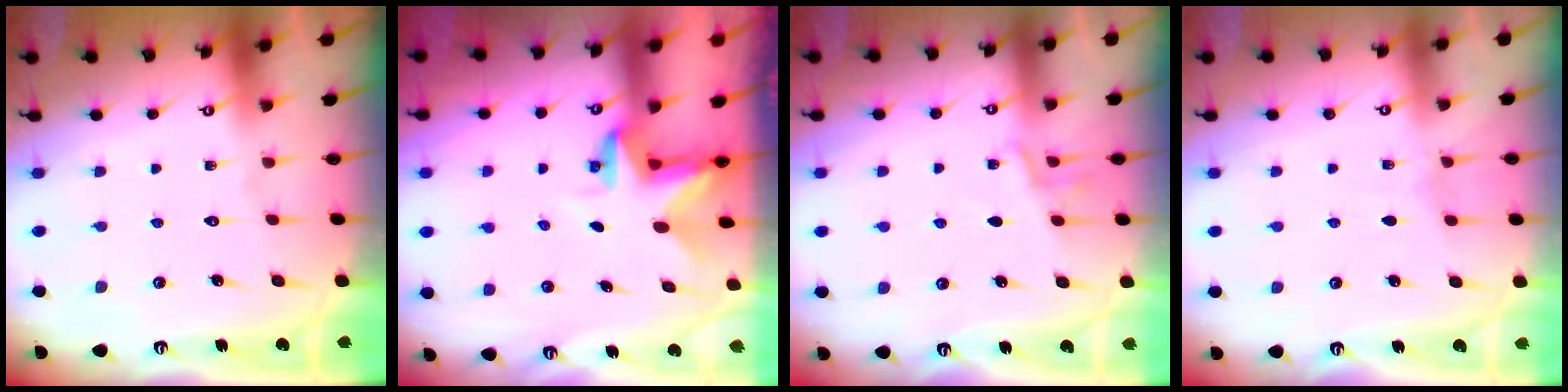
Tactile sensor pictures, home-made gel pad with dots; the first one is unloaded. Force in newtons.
{"total": 3.0, "press": 3.0, "slide": 0.2}
{"total": 5.4, "press": 5.3, "slide": 0.8}
{"total": 2.0, "press": 2.0, "slide": 0.3}